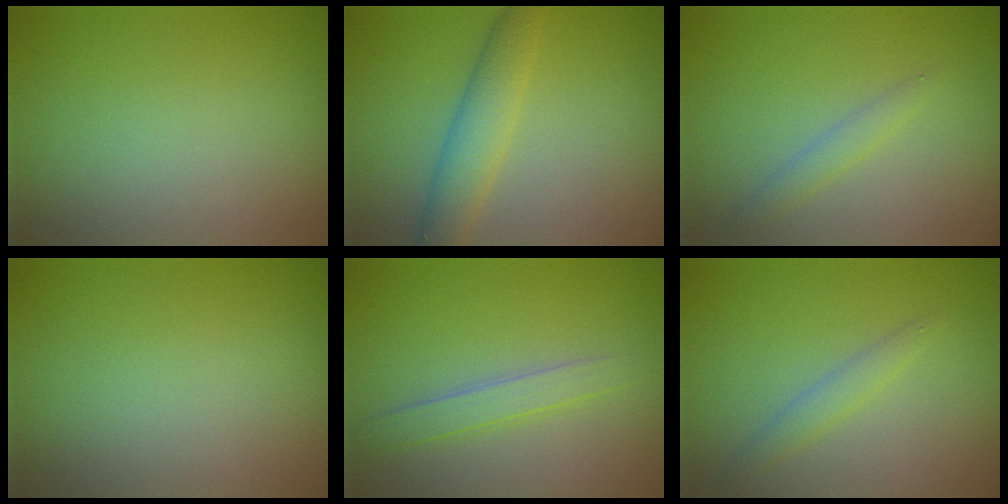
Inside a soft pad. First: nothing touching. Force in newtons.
{"total": 3.8, "press": 3.8, "slide": 0.3}
{"total": 1.2, "press": 1.2, "slide": 0.0}
{"total": 0.0}
{"total": 1.9, "press": 1.9, "slide": 0.1}
{"total": 1.4, "press": 1.4, "slide": 0.1}